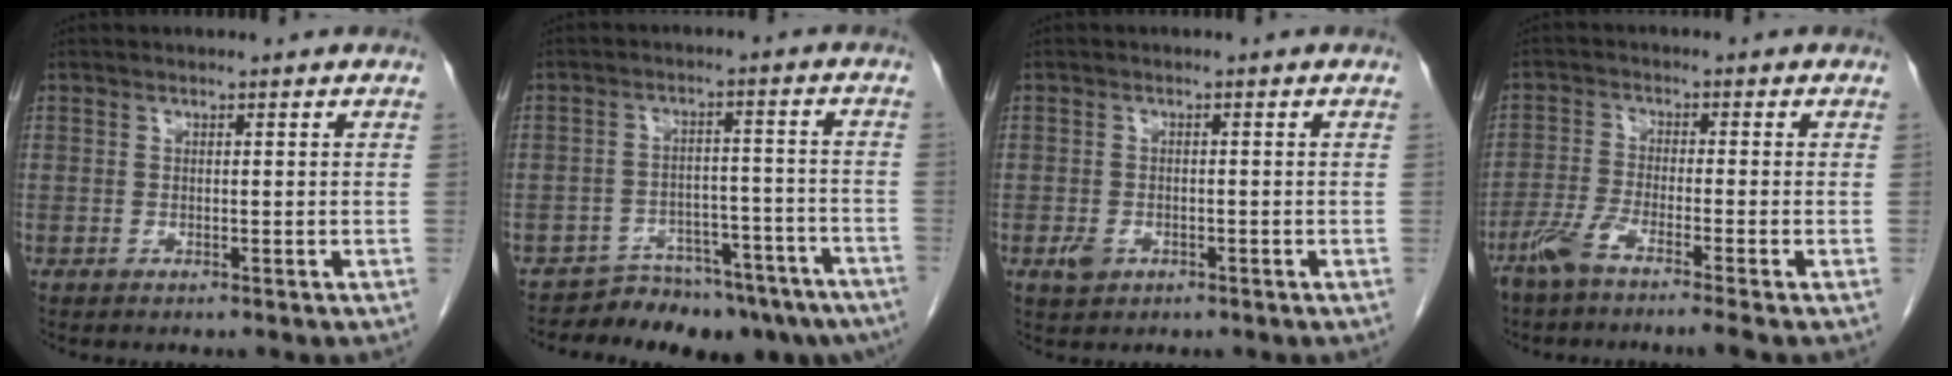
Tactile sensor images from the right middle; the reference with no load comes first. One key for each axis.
{"total": 13.0, "fx": -11.8, "fy": 4.4, "fz": 3.5, "tx": -0.017, "ty": 0.039, "tz": -0.153}
{"total": 2.3, "fx": -1.1, "fy": 1.6, "fz": 1.3, "tx": -0.026, "ty": 0.002, "tz": -0.011}
{"total": 5.4, "fx": -4.0, "fy": -0.6, "fz": 3.6, "tx": -0.073, "ty": -0.008, "tz": -0.085}